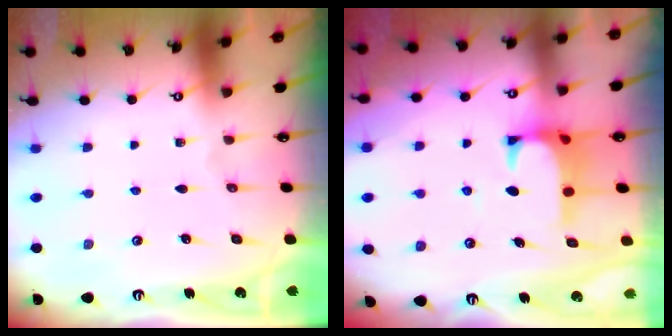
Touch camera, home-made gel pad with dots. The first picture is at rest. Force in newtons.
{"total": 1.4, "press": 1.2, "slide": 0.8}